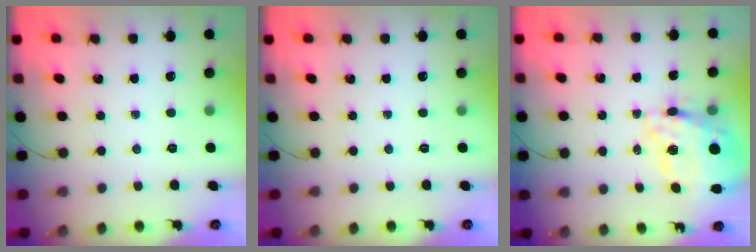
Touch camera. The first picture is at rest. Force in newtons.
{"total": 0.0}
{"total": 23.6, "press": 23.1, "slide": 4.9}